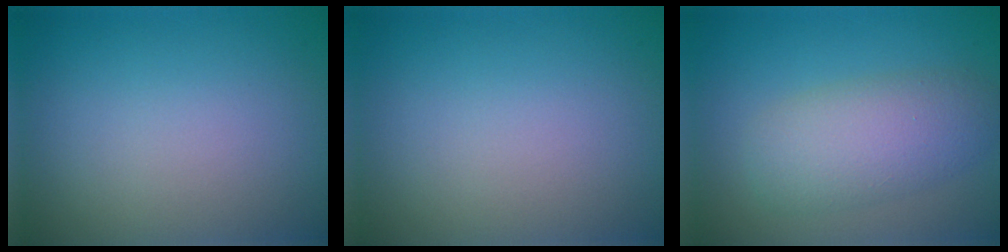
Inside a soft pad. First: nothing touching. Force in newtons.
{"total": 0.0}
{"total": 4.9, "press": 4.9, "slide": 0.1}